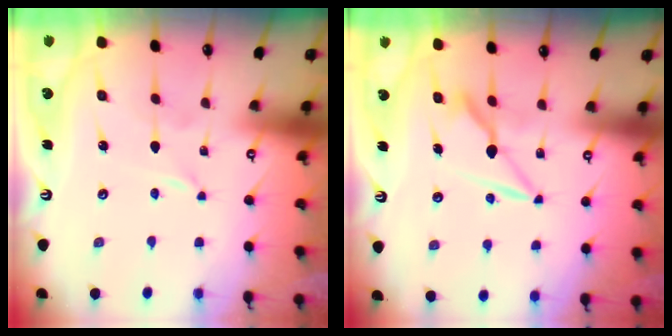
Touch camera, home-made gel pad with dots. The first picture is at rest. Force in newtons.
{"total": 8.5, "press": 8.5, "slide": 1.1}